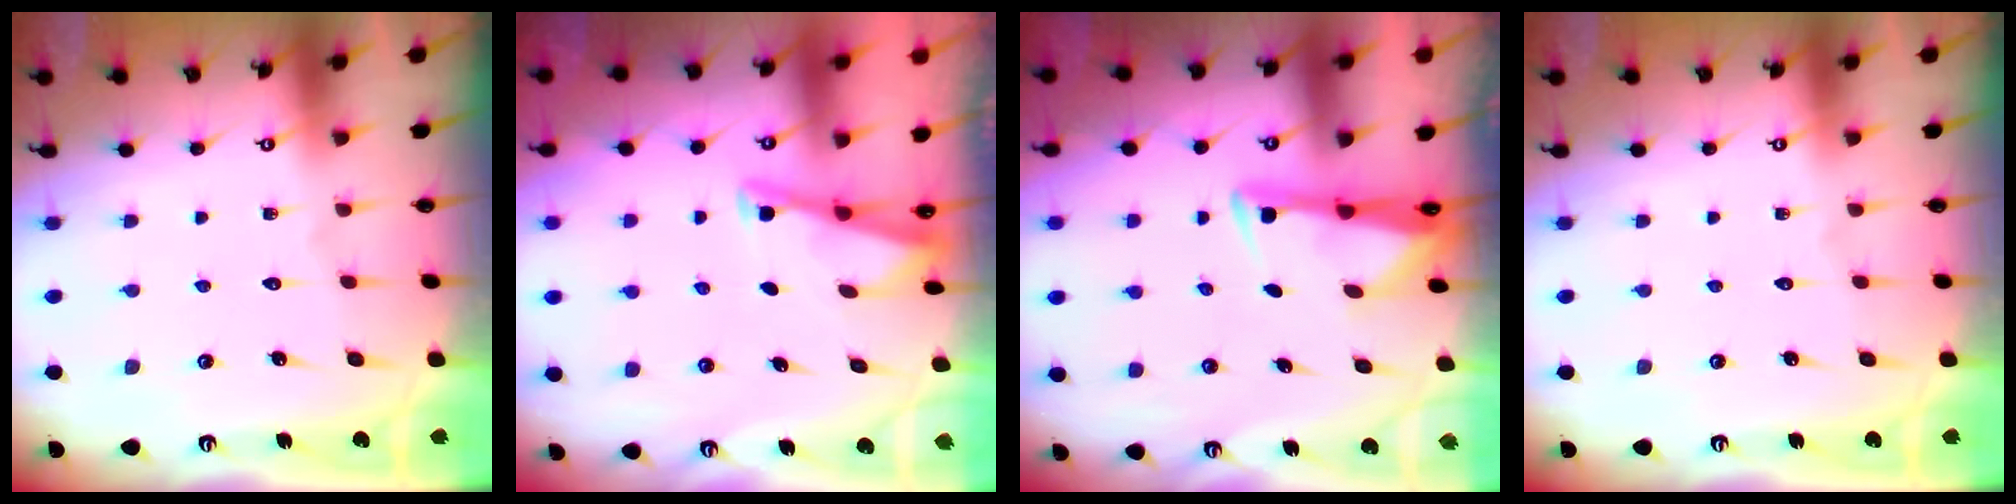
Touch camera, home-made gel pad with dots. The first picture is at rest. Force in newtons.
{"total": 3.1, "press": 3.1, "slide": 0.3}
{"total": 3.4, "press": 3.2, "slide": 0.9}
{"total": 0.0}